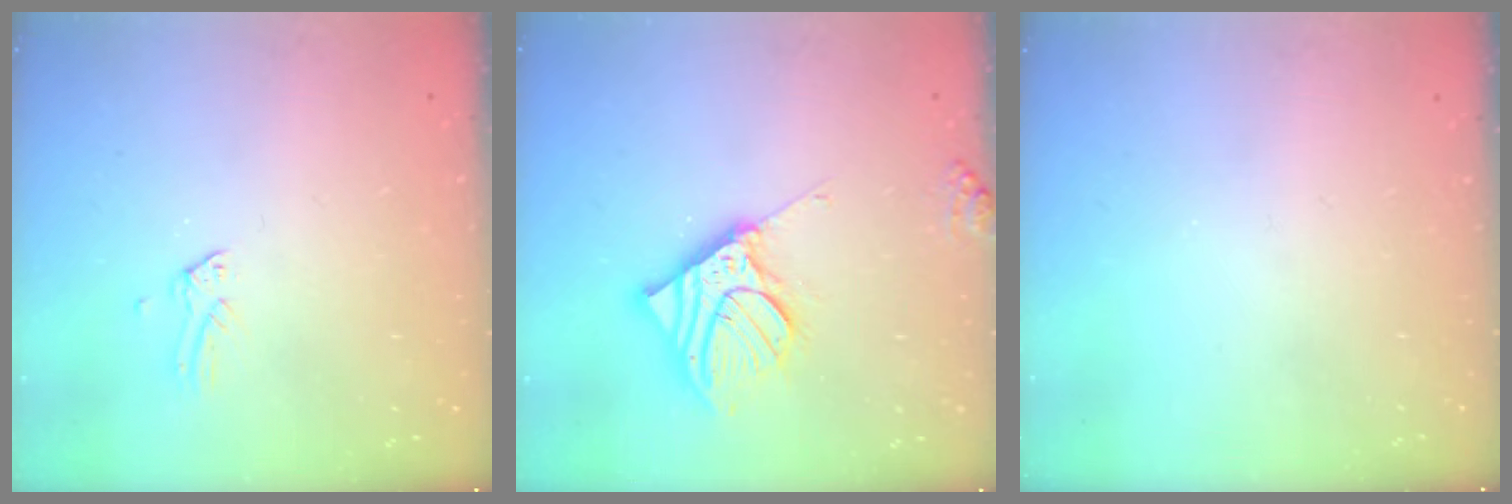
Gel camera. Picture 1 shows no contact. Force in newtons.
{"total": 15.1, "press": 14.9, "slide": 2.8}
{"total": 0.0}